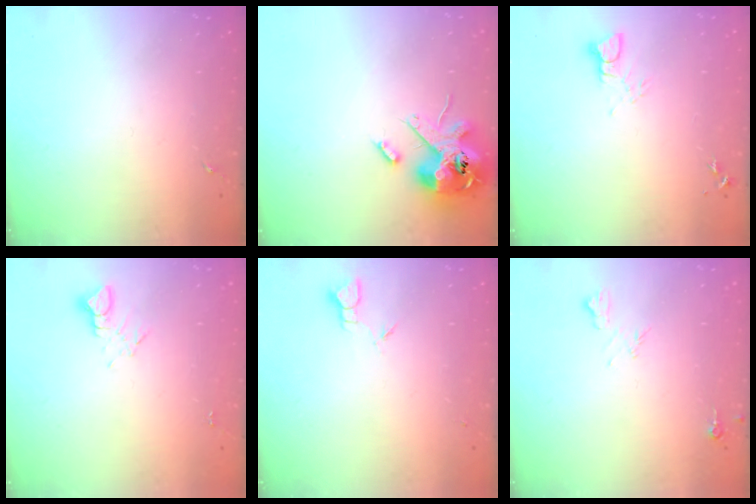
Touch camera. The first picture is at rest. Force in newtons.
{"total": 14.9, "press": 14.7, "slide": 2.6}
{"total": 3.4, "press": 3.4, "slide": 0.3}
{"total": 3.9, "press": 3.9, "slide": 0.3}
{"total": 2.0, "press": 2.0, "slide": 0.1}
{"total": 6.4, "press": 6.3, "slide": 1.2}